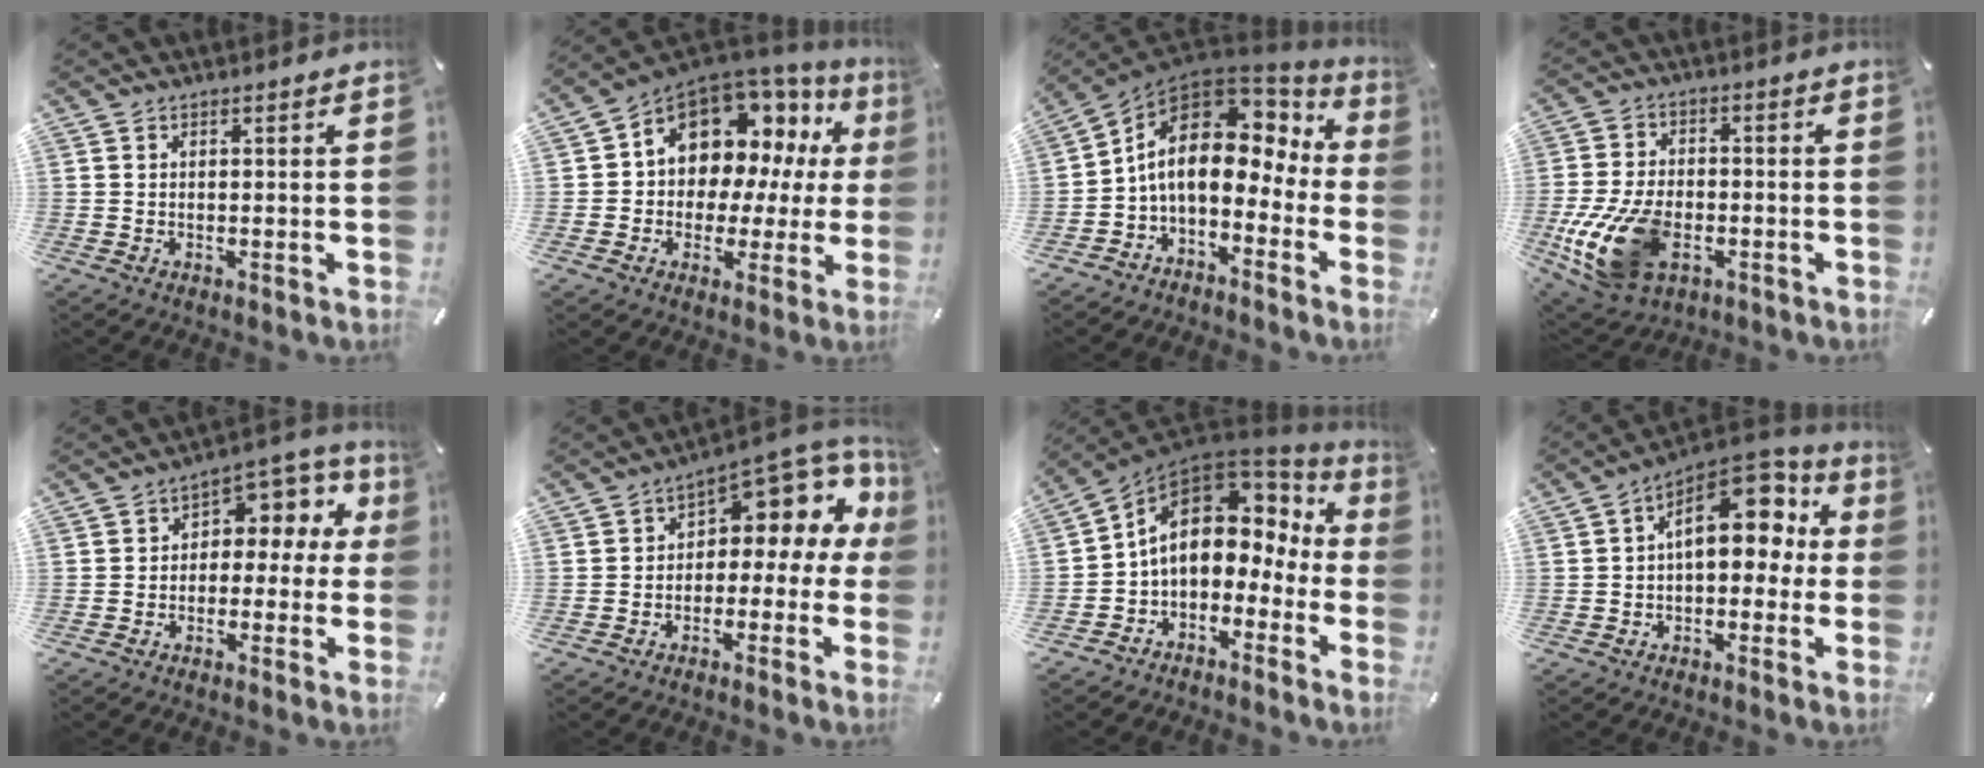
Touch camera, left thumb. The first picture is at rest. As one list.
[{"total": 11.3, "force": [5.7, 8.7, 4.4], "torque": [-0.081, -0.054, 0.107]}, {"total": 12.6, "force": [1.7, 8.1, 9.5], "torque": [-0.173, -0.021, 0.028]}, {"total": 16.7, "force": [-5.1, 10.7, 11.8], "torque": [-0.244, 0.014, -0.082]}, {"total": 7.1, "force": [1.3, 5.4, 4.4], "torque": [-0.060, -0.008, 0.021]}, {"total": 8.4, "force": [5.0, 4.8, 4.9], "torque": [-0.073, -0.046, 0.084]}, {"total": 11.8, "force": [2.6, 8.1, 8.1], "torque": [-0.139, -0.019, 0.042]}, {"total": 15.0, "force": [5.4, 9.1, 10.7], "torque": [-0.146, -0.033, 0.096]}]